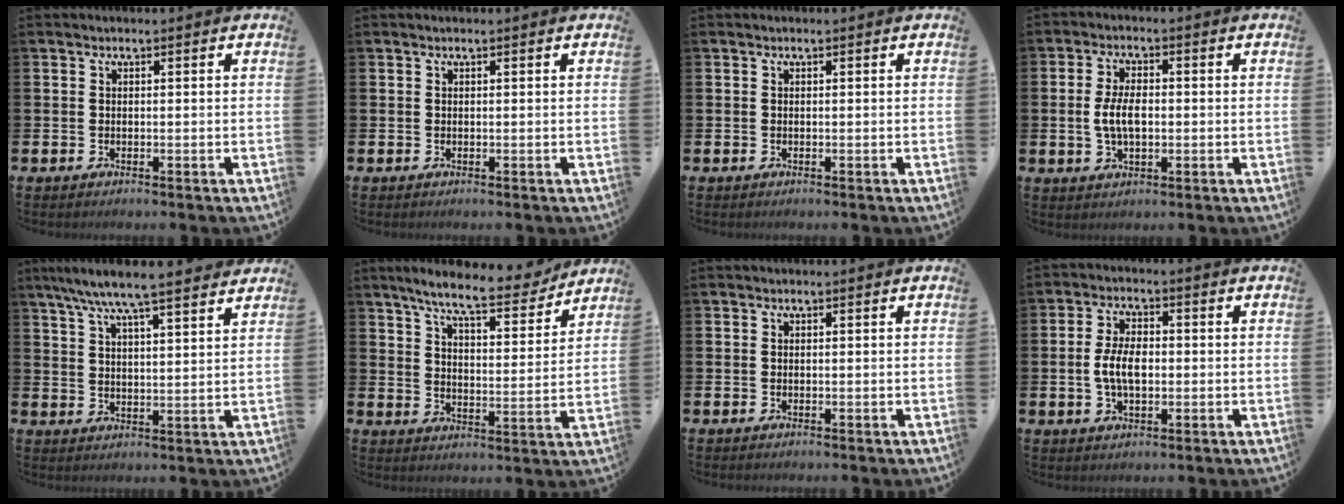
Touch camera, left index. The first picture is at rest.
{"total": 0.0}
{"total": 0.0}
{"total": 4.8, "force": [-0.1, 2.5, 4.1], "torque": [-0.070, -0.001, -0.009]}
{"total": 7.9, "force": [7.2, 0.5, 3.1], "torque": [-0.079, -0.032, 0.128]}
{"total": 8.8, "force": [7.9, 1.4, 3.6], "torque": [-0.081, -0.046, 0.134]}
{"total": 0.0}
{"total": 5.1, "force": [-0.3, 2.8, 4.3], "torque": [-0.073, 0.001, -0.012]}